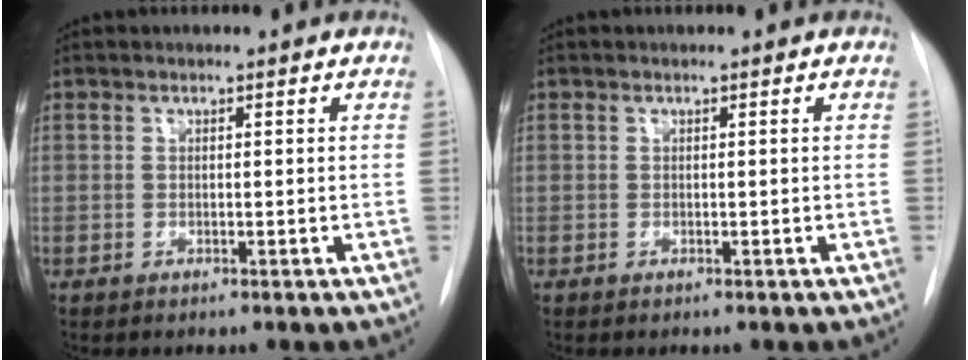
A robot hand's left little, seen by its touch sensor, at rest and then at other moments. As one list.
[{"total": 0.0}]